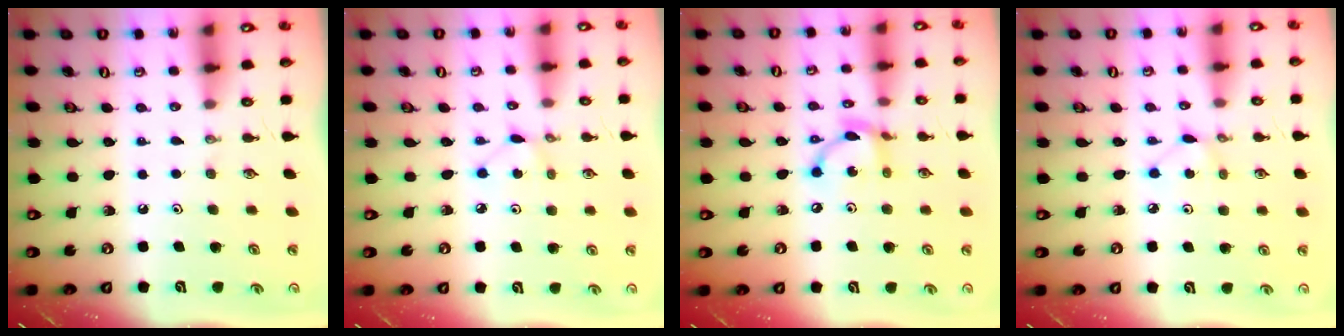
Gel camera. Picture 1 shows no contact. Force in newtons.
{"total": 3.2, "press": 3.2, "slide": 0.2}
{"total": 9.2, "press": 9.2, "slide": 0.3}
{"total": 3.2, "press": 3.2, "slide": 0.2}